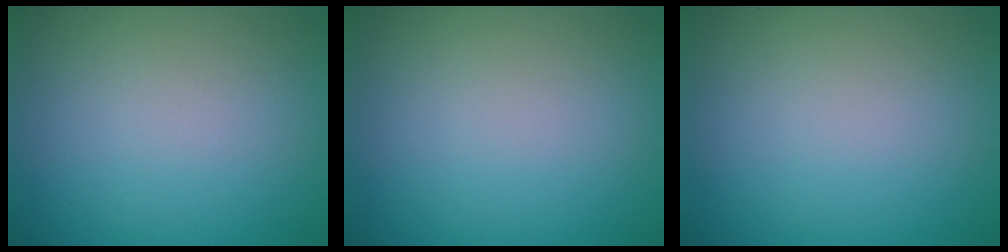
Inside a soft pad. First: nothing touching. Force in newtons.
{"total": 0.0}
{"total": 0.0}